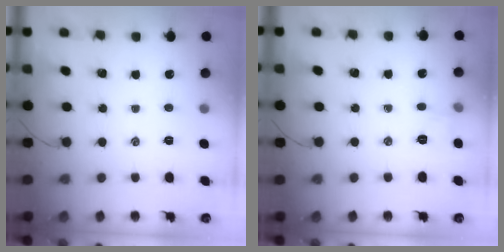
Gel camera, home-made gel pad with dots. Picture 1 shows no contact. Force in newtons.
{"total": 5.7, "press": 5.5, "slide": 1.4}